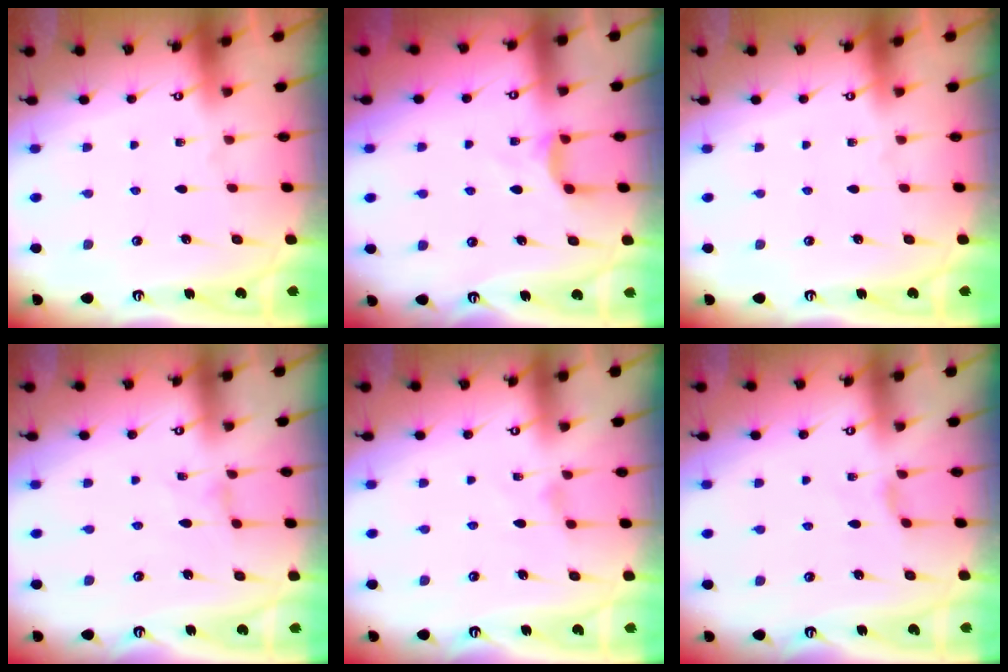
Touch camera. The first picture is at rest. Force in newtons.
{"total": 3.2, "press": 3.2, "slide": 0.4}
{"total": 0.0}
{"total": 0.0}
{"total": 2.1, "press": 2.1, "slide": 0.4}
{"total": 1.9, "press": 1.8, "slide": 0.5}